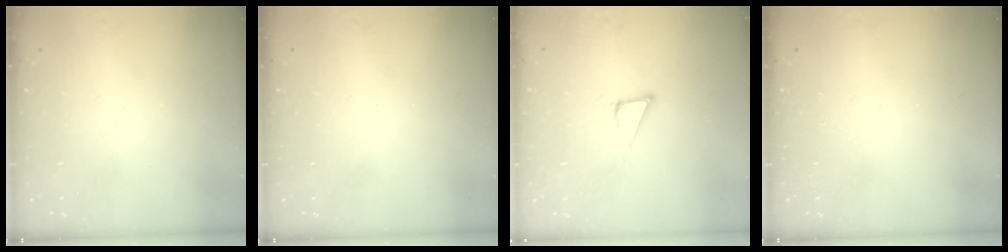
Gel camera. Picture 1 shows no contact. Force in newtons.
{"total": 0.0}
{"total": 4.3, "press": 4.3, "slide": 0.2}
{"total": 0.0}